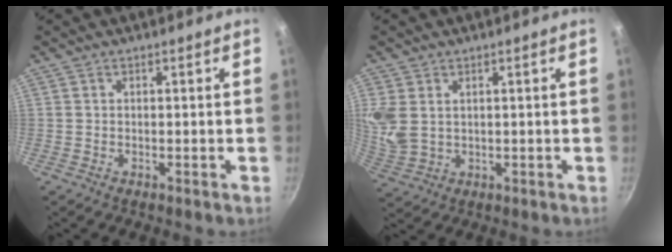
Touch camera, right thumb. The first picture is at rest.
{"total": 6.6, "force": [1.7, 5.0, 3.9], "torque": [-0.073, -0.012, 0.042]}